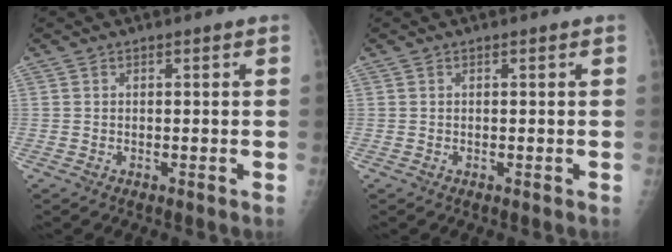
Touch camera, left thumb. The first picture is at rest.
{"total": 0.0}